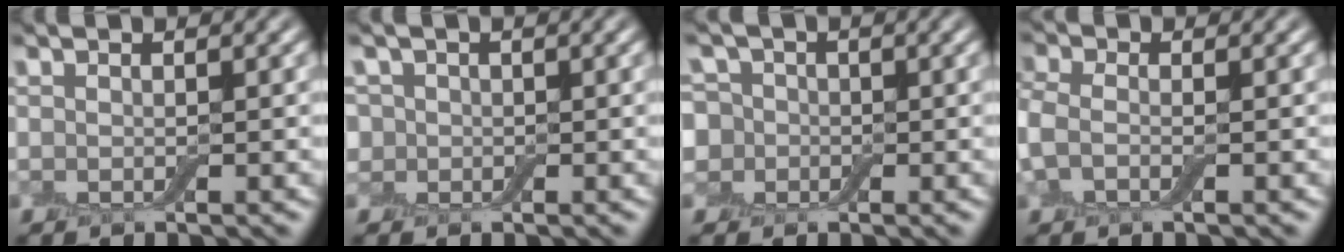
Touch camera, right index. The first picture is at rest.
{"total": 3.2, "force": [1.0, 2.8, 1.2], "torque": [-0.014, 0.017, -0.003]}
{"total": 6.6, "force": [1.5, 5.6, 3.1], "torque": [-0.046, 0.036, -0.024]}
{"total": 2.7, "force": [-0.3, 1.8, 2.0], "torque": [-0.052, 0.006, -0.015]}